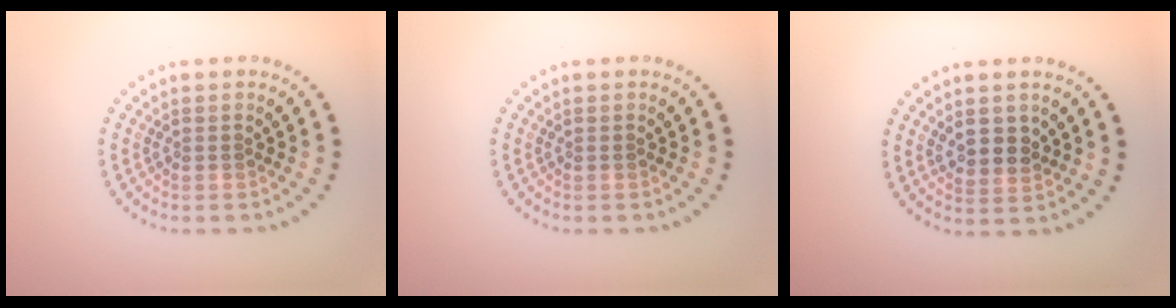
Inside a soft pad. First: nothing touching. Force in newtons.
{"total": 0.0}
{"total": 2.1, "press": 2.0, "slide": 0.7}